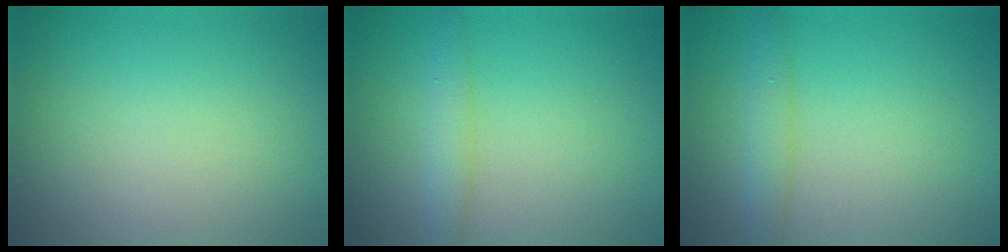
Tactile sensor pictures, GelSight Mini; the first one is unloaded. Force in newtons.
{"total": 2.0, "press": 2.0, "slide": 0.1}
{"total": 2.2, "press": 2.2, "slide": 0.1}